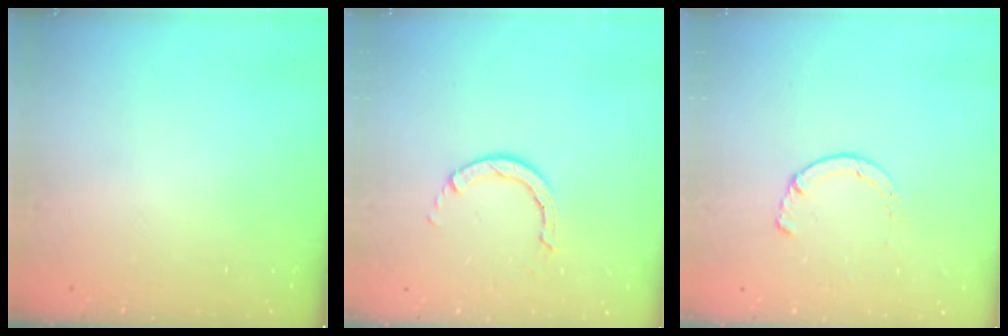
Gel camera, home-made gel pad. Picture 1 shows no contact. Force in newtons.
{"total": 2.8, "press": 2.8, "slide": 0.3}
{"total": 1.5, "press": 1.5, "slide": 0.3}